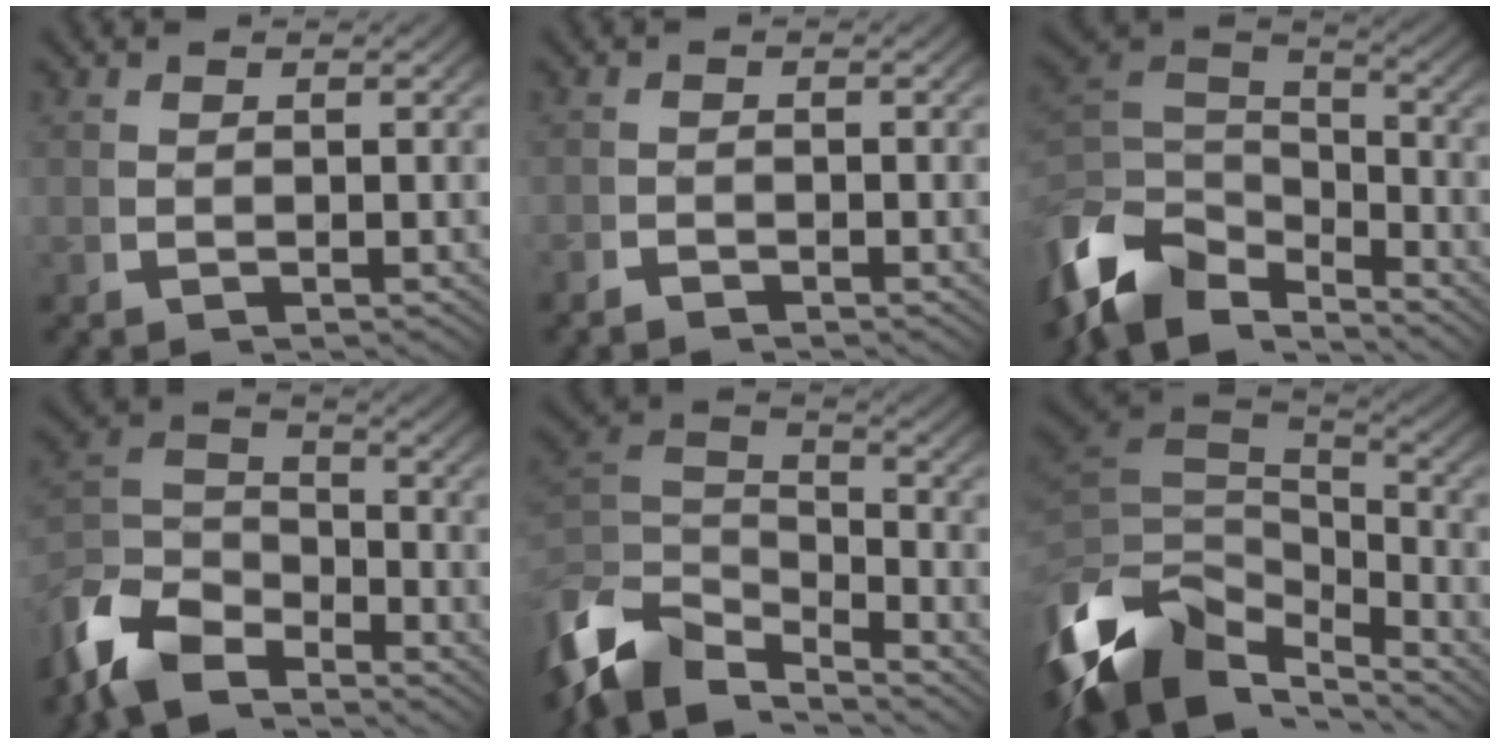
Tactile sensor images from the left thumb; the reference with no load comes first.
{"total": 1.1, "force": [-1.1, 0.1, 0.0], "torque": [0.006, -0.003, -0.026]}
{"total": 10.7, "force": [-3.1, 7.4, 7.1], "torque": [-0.165, -0.034, -0.046]}
{"total": 7.5, "force": [-3.5, 4.8, 4.6], "torque": [-0.085, -0.014, -0.064]}
{"total": 9.5, "force": [-3.4, 6.5, 6.1], "torque": [-0.144, -0.037, -0.051]}
{"total": 14.1, "force": [-3.3, 9.5, 10.0], "torque": [-0.228, -0.045, -0.034]}